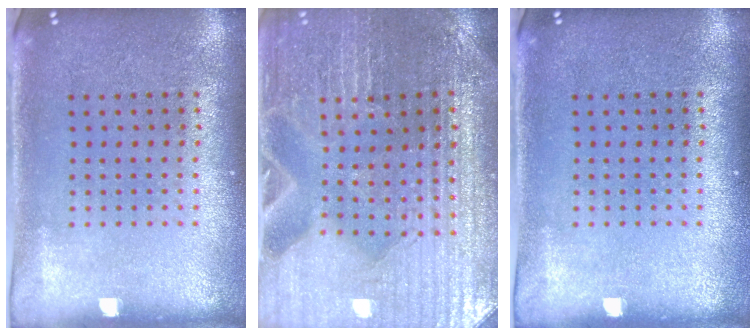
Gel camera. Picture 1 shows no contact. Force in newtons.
{"total": 2.9, "press": 2.8, "slide": 0.3}
{"total": 0.0}